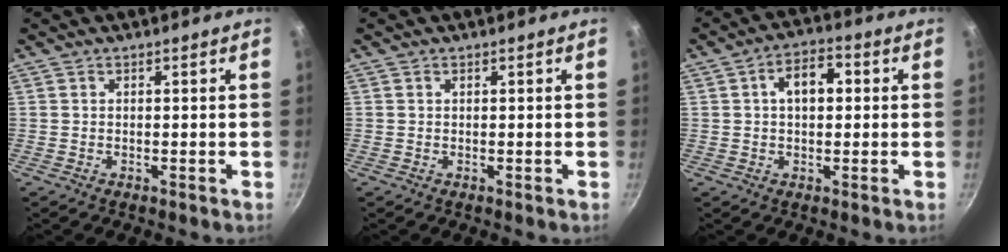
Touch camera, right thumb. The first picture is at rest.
{"total": 0.0}
{"total": 7.1, "force": [1.2, 4.3, 5.5], "torque": [-0.060, 0.018, 0.012]}